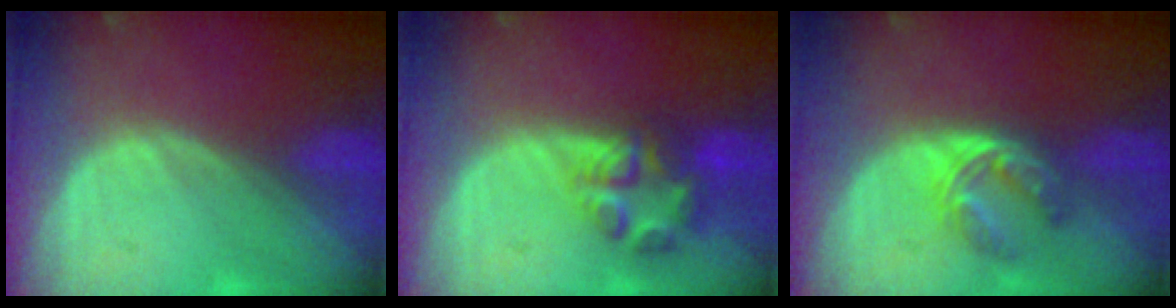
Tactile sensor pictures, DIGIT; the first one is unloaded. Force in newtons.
{"total": 7.0, "press": 6.1, "slide": 3.4}
{"total": 5.9, "press": 4.8, "slide": 3.4}